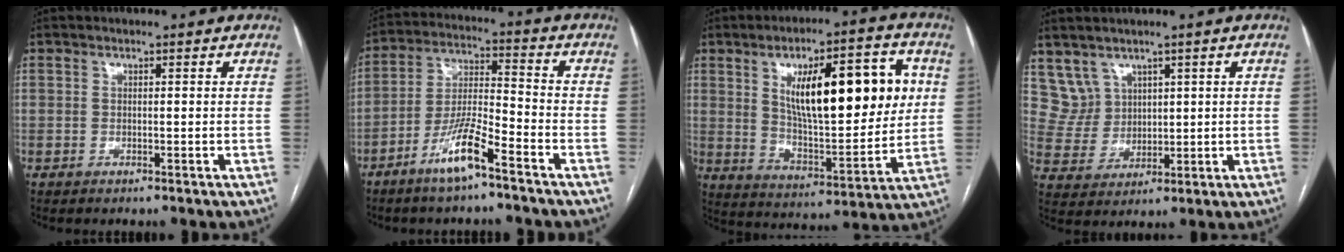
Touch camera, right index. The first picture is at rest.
{"total": 9.5, "force": [-6.1, 0.8, 7.2], "torque": [-0.147, -0.010, -0.120]}
{"total": 20.8, "force": [5.5, 6.2, 19.1], "torque": [-0.294, 0.014, 0.089]}
{"total": 5.6, "force": [3.5, 4.3, 0.1], "torque": [-0.013, 0.020, 0.086]}